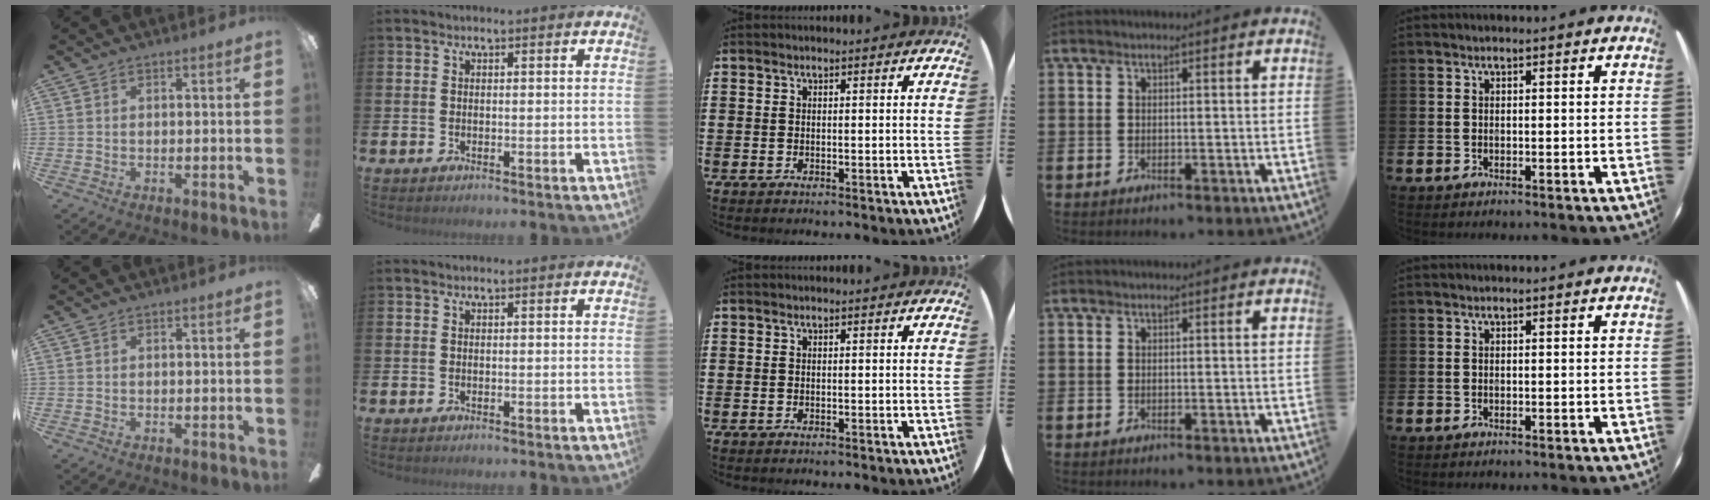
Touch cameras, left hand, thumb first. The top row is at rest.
{}